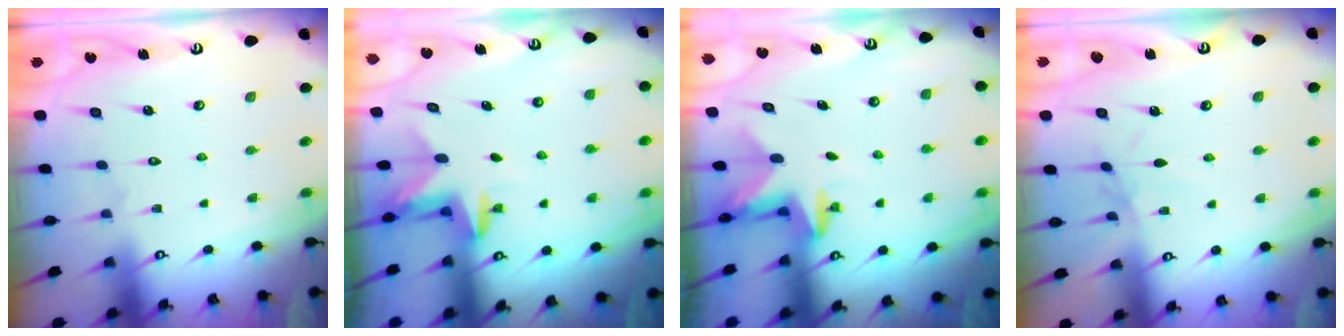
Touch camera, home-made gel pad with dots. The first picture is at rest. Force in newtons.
{"total": 3.3, "press": 3.3, "slide": 0.3}
{"total": 2.3, "press": 2.3, "slide": 0.4}
{"total": 1.7, "press": 1.7, "slide": 0.4}